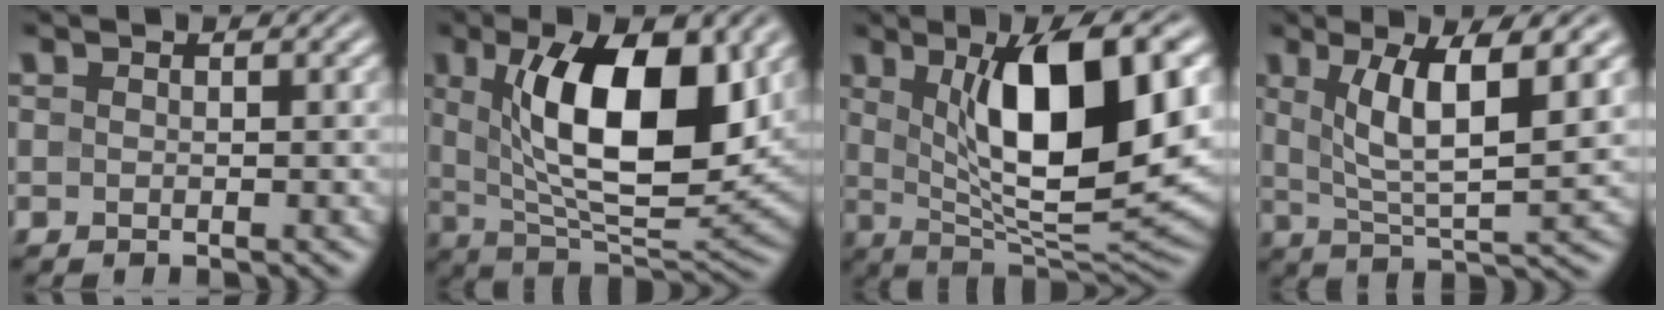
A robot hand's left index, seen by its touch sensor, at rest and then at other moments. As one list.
[{"total": 11.9, "force": [3.1, 4.9, 10.4], "torque": [-0.165, -0.008, 0.051]}, {"total": 12.0, "force": [2.8, 4.2, 10.9], "torque": [-0.167, -0.005, 0.051]}, {"total": 7.6, "force": [2.7, 2.0, 6.9], "torque": [-0.123, -0.006, 0.048]}]